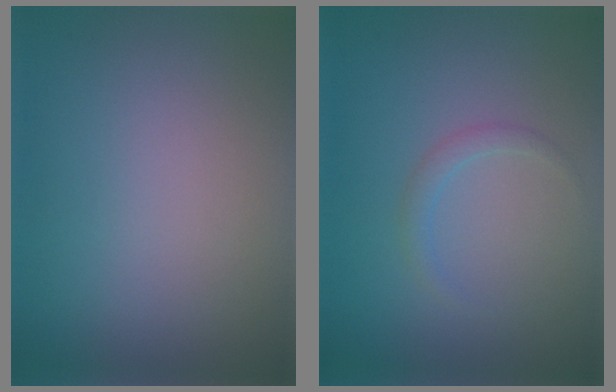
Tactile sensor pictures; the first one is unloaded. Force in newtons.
{"total": 1.1, "press": 1.1, "slide": 0.1}